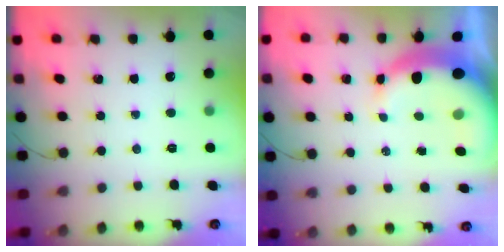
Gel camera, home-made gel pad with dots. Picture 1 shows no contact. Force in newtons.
{"total": 10.0, "press": 9.8, "slide": 2.1}